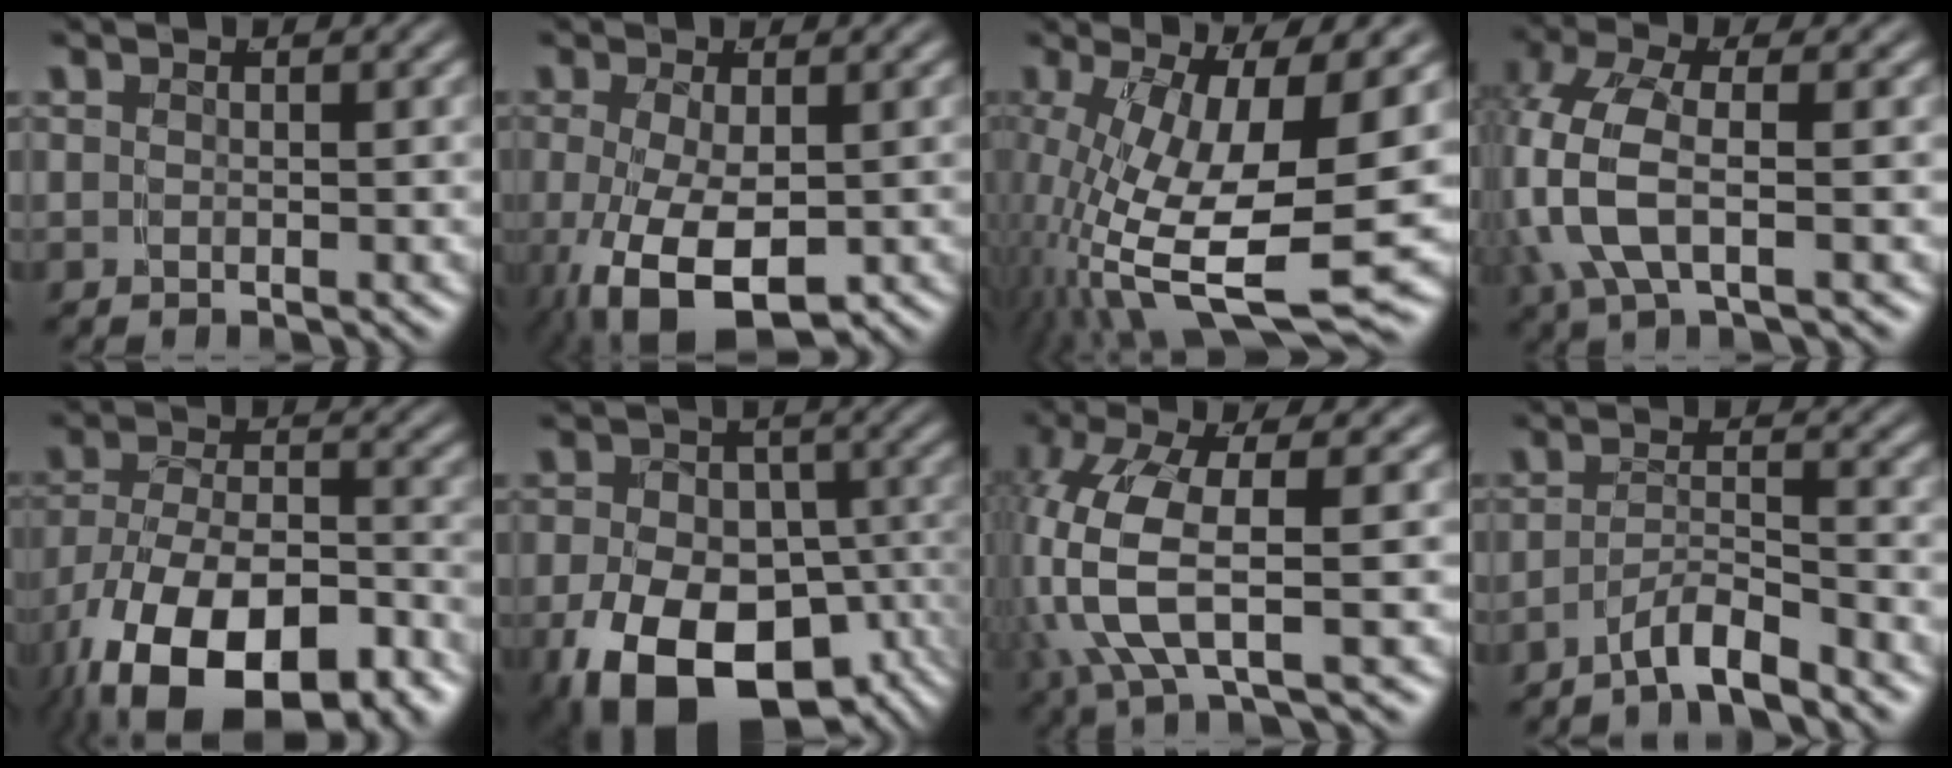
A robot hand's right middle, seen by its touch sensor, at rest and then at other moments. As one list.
[{"total": 9.1, "force": [-3.5, 5.0, 6.8], "torque": [-0.141, -0.041, -0.031]}, {"total": 13.4, "force": [-2.8, 6.7, 11.2], "torque": [-0.209, -0.046, -0.023]}, {"total": 5.6, "force": [0.1, 3.1, 4.7], "torque": [-0.126, -0.009, 0.005]}, {"total": 13.8, "force": [-5.6, 8.4, 9.4], "torque": [-0.173, -0.060, -0.058]}, {"total": 13.3, "force": [-5.6, 8.7, 8.3], "torque": [-0.138, -0.067, -0.059]}, {"total": 7.6, "force": [0.0, 3.5, 6.7], "torque": [-0.161, -0.022, 0.015]}, {"total": 3.8, "force": [-3.3, 1.0, 1.7], "torque": [-0.016, 0.003, -0.061]}]